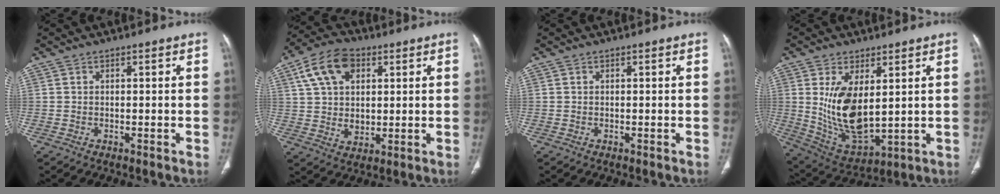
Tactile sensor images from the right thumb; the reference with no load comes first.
{"total": 13.0, "force": [4.8, 8.6, 8.5], "torque": [-0.136, -0.004, 0.087]}
{"total": 0.0}
{"total": 13.6, "force": [2.5, 6.8, 11.5], "torque": [-0.205, -0.024, 0.070]}